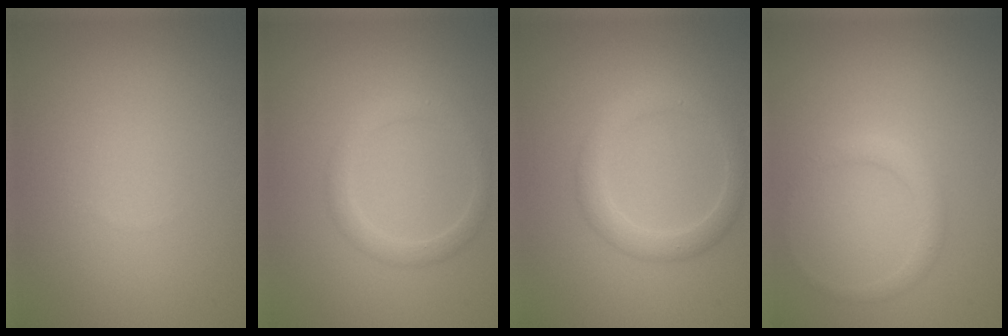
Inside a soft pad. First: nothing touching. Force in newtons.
{"total": 2.0, "press": 2.0, "slide": 0.1}
{"total": 2.8, "press": 2.8, "slide": 0.0}
{"total": 1.5, "press": 1.5, "slide": 0.0}